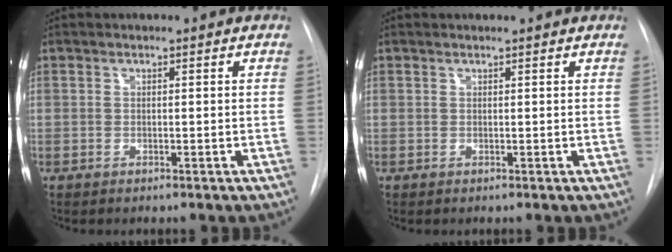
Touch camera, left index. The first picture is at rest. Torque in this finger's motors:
{"motor_torque": [-0.03, 0.04, -0.44, -0.01]}